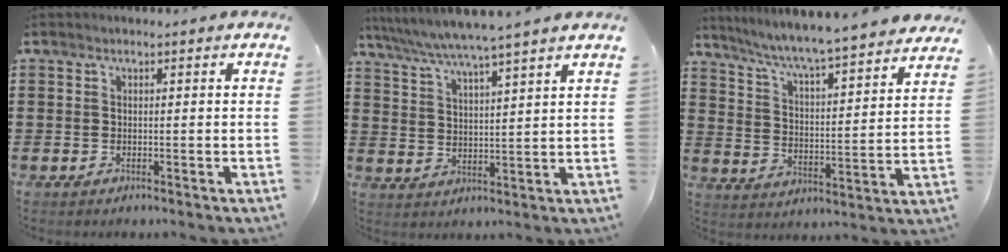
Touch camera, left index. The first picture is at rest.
{"total": 5.6, "force": [4.9, -1.1, 2.3], "torque": [-0.062, -0.031, 0.083]}
{"total": 5.8, "force": [5.2, -0.7, 2.3], "torque": [-0.069, -0.046, 0.082]}